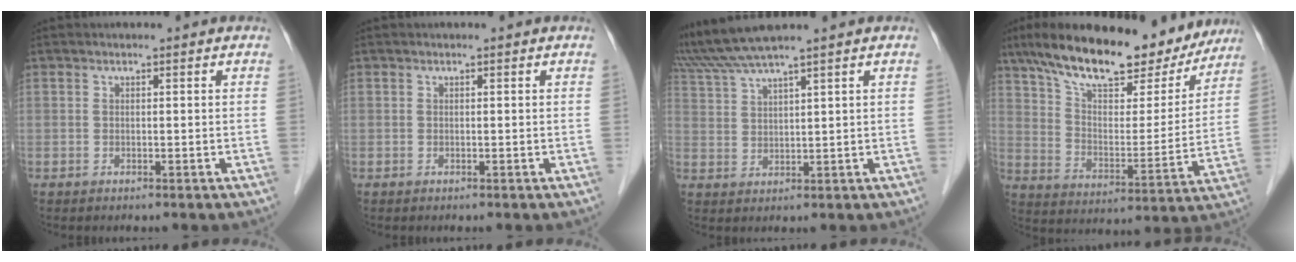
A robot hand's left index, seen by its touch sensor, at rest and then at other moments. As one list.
[{"total": 0.0}, {"total": 7.2, "force": [6.3, -1.8, 2.9], "torque": [-0.069, 0.015, 0.129]}, {"total": 23.4, "force": [18.6, 7.1, 12.3], "torque": [-0.201, 0.015, 0.279]}]